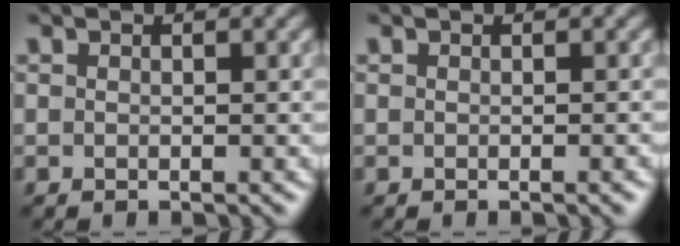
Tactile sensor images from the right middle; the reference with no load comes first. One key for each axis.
{"total": 1.3, "fx": -0.4, "fy": 0.4, "fz": 1.2, "tx": -0.003, "ty": 0.003, "tz": -0.002}